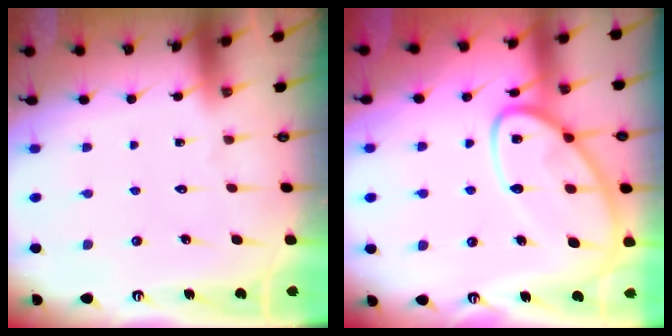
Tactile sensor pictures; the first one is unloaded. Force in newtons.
{"total": 14.2, "press": 14.1, "slide": 1.0}